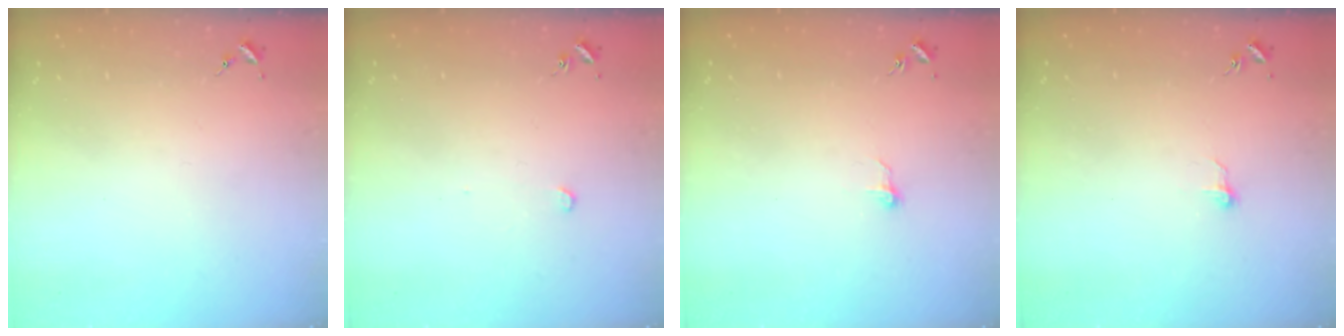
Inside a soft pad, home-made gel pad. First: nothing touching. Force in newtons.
{"total": 2.6, "press": 2.6, "slide": 0.2}
{"total": 5.3, "press": 5.3, "slide": 0.5}
{"total": 5.3, "press": 5.3, "slide": 0.5}